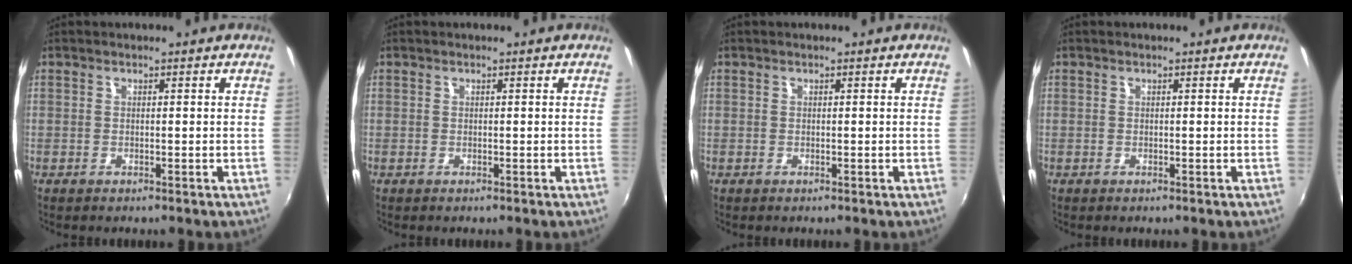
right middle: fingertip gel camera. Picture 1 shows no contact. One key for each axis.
{"total": 0.0}
{"total": 0.0}
{"total": 0.0}